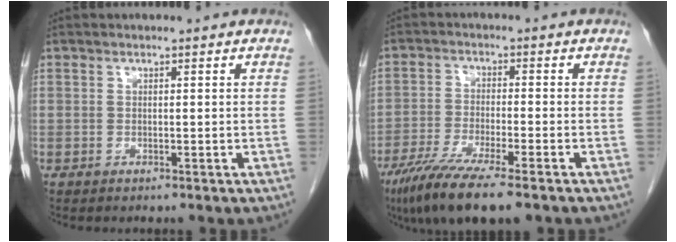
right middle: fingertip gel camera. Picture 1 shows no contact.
{"total": 10.7, "force": [-7.6, 0.9, 7.5], "torque": [-0.130, -0.028, -0.126]}